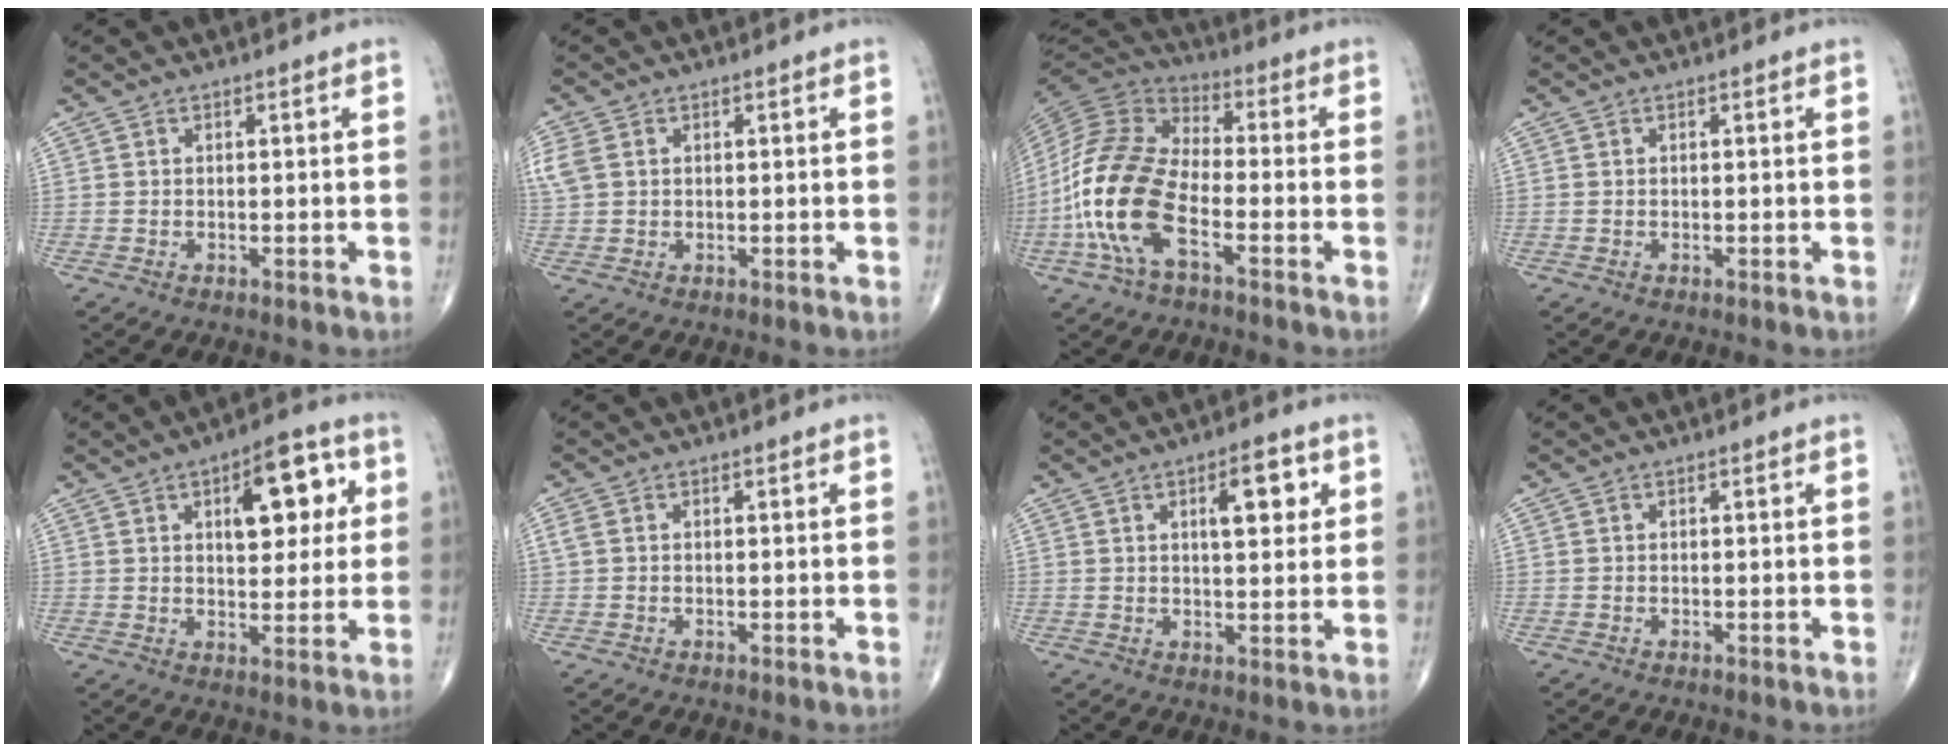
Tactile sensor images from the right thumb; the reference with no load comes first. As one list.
[{"total": 4.0, "force": [1.0, 2.8, 2.5], "torque": [-0.081, 0.013, 0.026]}, {"total": 17.4, "force": [-5.6, 8.1, 14.4], "torque": [-0.308, 0.032, -0.112]}, {"total": 0.0}, {"total": 12.3, "force": [3.8, 5.9, 10.1], "torque": [-0.101, 0.002, 0.050]}, {"total": 1.1, "force": [0.2, 0.8, 0.8], "torque": [-0.024, 0.009, 0.008]}, {"total": 7.5, "force": [2.8, 2.8, 6.4], "torque": [-0.075, -0.011, 0.039]}, {"total": 0.0}]